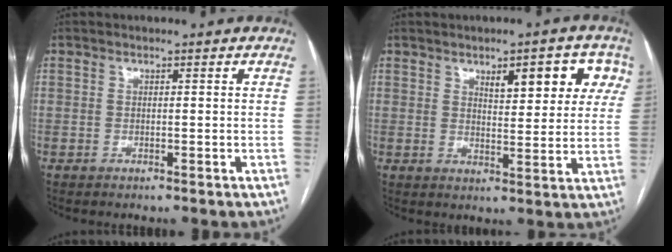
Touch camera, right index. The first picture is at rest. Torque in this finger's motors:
{"motor_torque": [0.25, 0.14, 0.15, 0.06]}